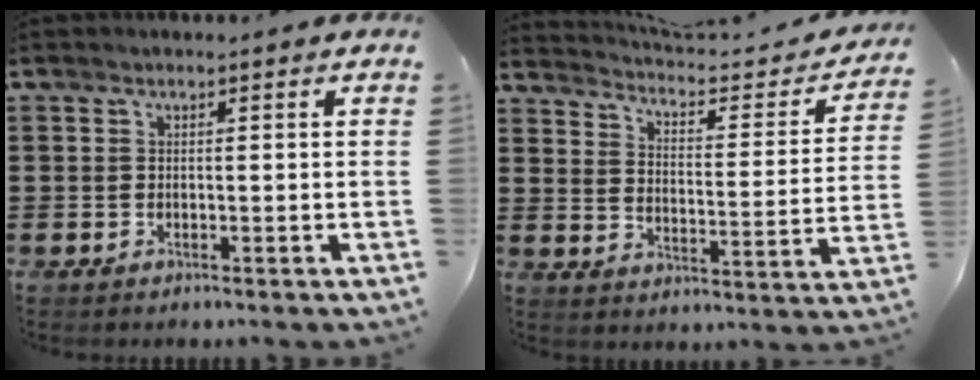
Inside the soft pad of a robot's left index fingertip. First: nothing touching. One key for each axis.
{"total": 2.6, "fx": 2.5, "fy": 0.2, "fz": 0.8, "tx": -0.035, "ty": -0.024, "tz": 0.032}